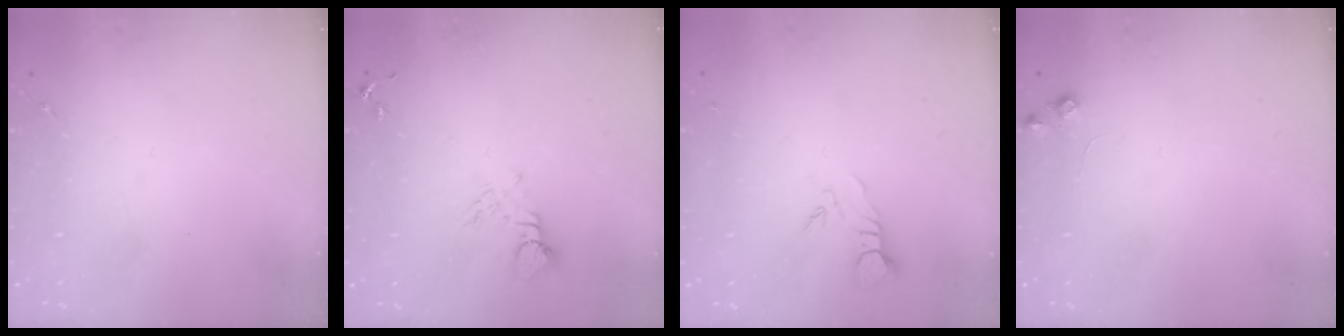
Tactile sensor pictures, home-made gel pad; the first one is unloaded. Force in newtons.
{"total": 4.8, "press": 4.8, "slide": 0.2}
{"total": 3.4, "press": 3.4, "slide": 0.2}
{"total": 5.7, "press": 5.6, "slide": 0.9}